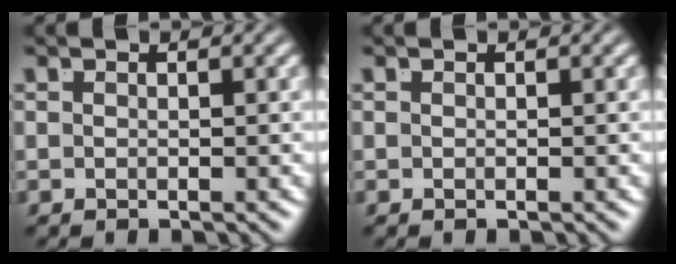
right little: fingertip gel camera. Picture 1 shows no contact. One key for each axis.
{"total": 0.0}